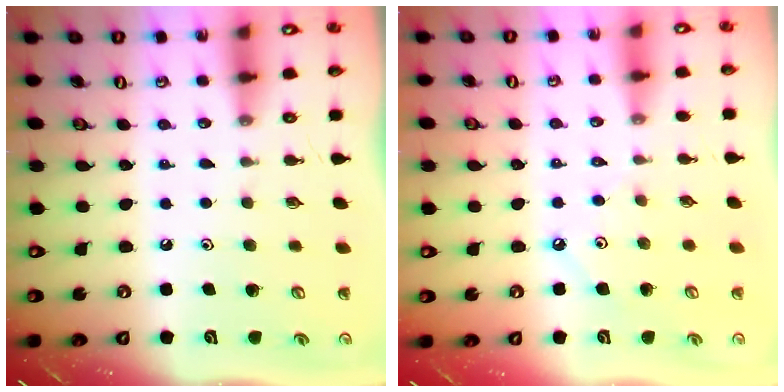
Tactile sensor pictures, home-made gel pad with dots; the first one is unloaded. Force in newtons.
{"total": 2.8, "press": 2.8, "slide": 0.1}